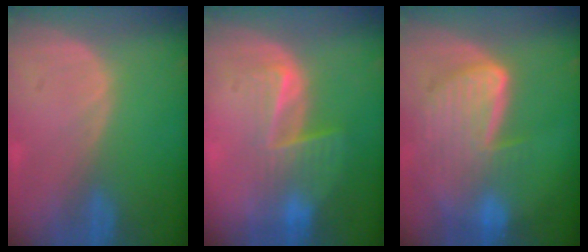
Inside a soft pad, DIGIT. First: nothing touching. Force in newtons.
{"total": 6.7, "press": 5.7, "slide": 3.5}
{"total": 9.2, "press": 8.1, "slide": 4.5}